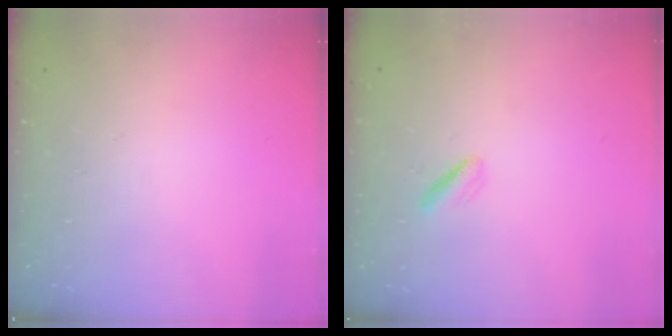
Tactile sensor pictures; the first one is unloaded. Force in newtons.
{"total": 2.0, "press": 2.0, "slide": 0.6}